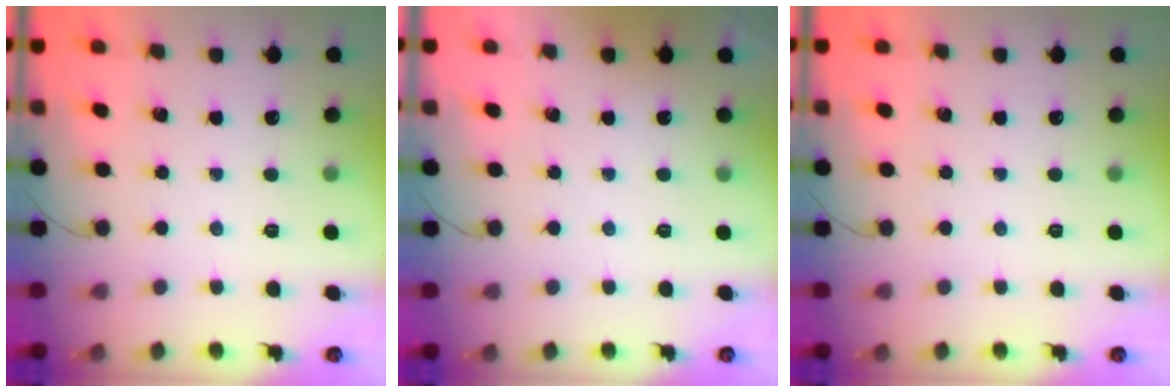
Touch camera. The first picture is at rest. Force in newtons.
{"total": 1.9, "press": 1.9, "slide": 0.3}
{"total": 0.0}